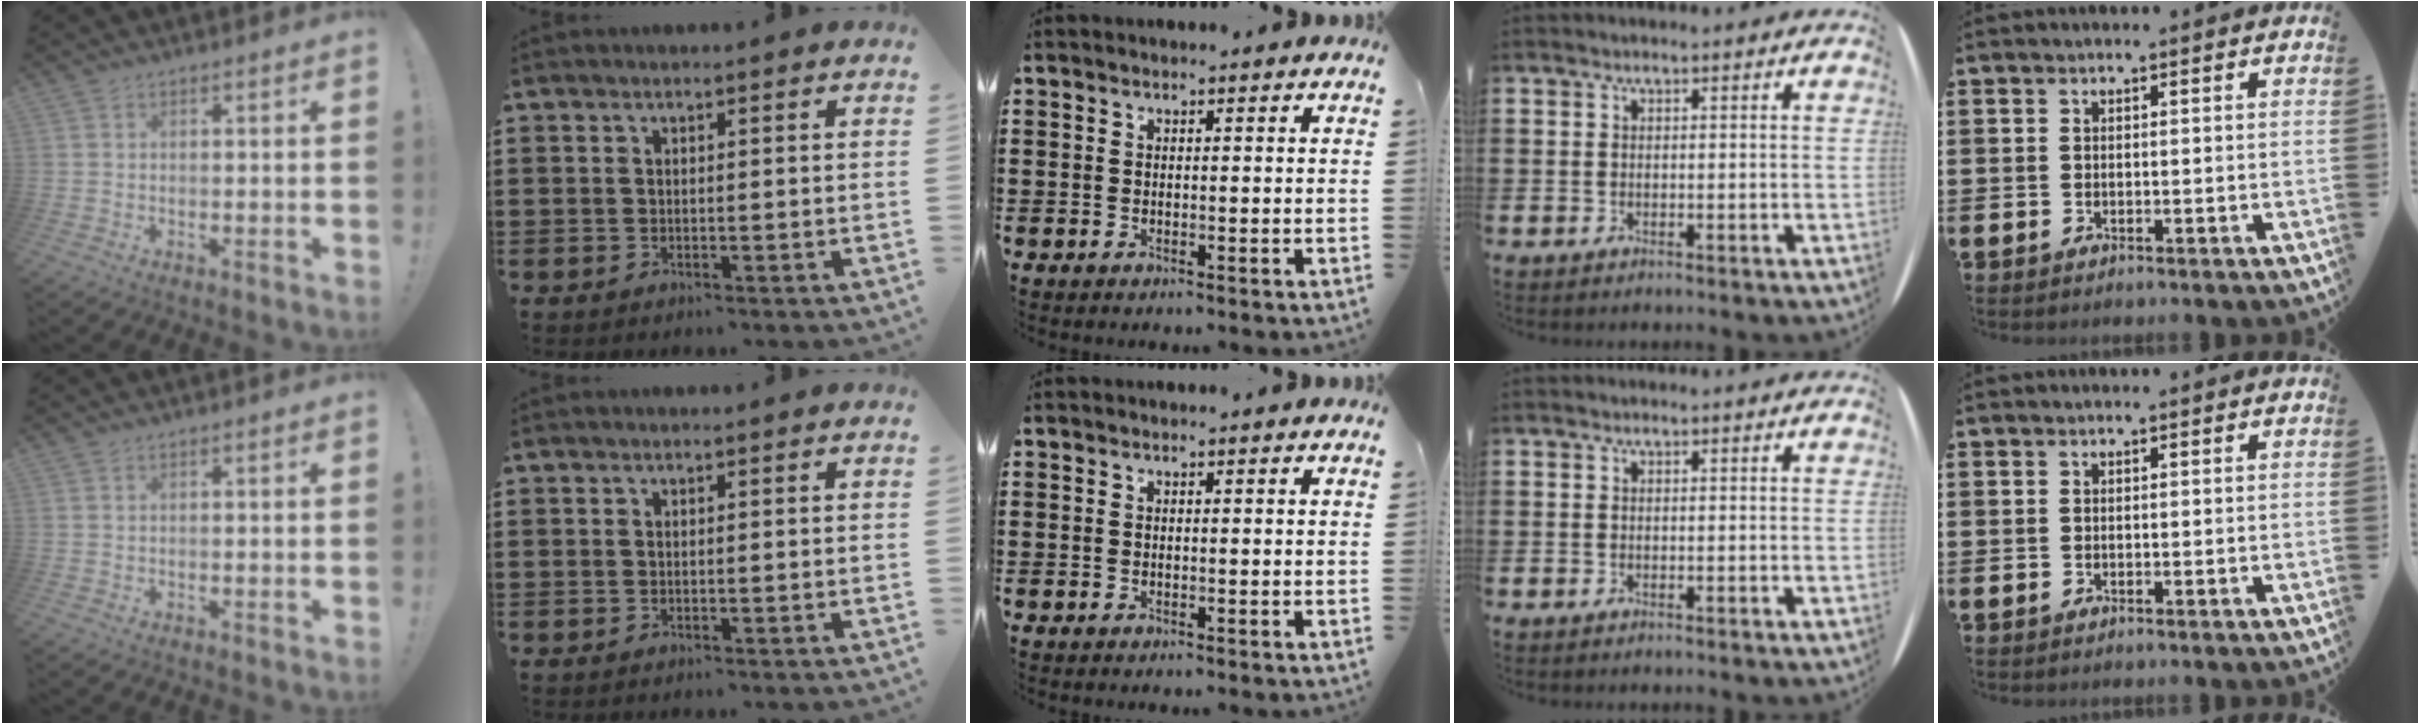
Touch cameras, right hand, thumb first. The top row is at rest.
{}